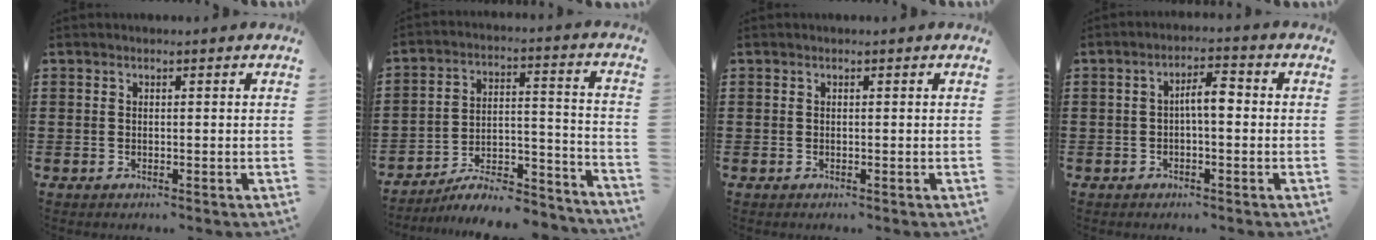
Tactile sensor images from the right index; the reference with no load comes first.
{"total": 7.9, "force": [-6.9, 1.9, 3.3], "torque": [-0.047, 0.015, -0.131]}
{"total": 0.0}
{"total": 3.6, "force": [-0.2, 0.9, 3.5], "torque": [-0.065, 0.010, -0.008]}